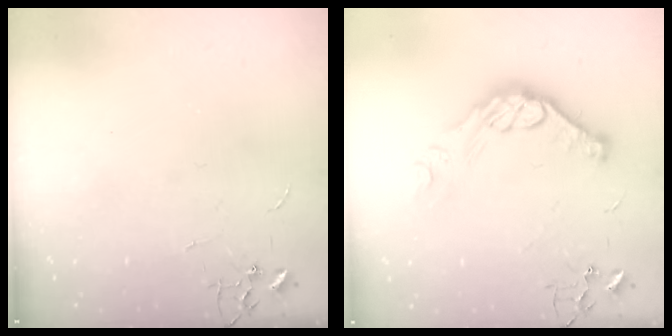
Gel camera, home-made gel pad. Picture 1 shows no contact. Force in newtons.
{"total": 12.2, "press": 12.1, "slide": 0.9}